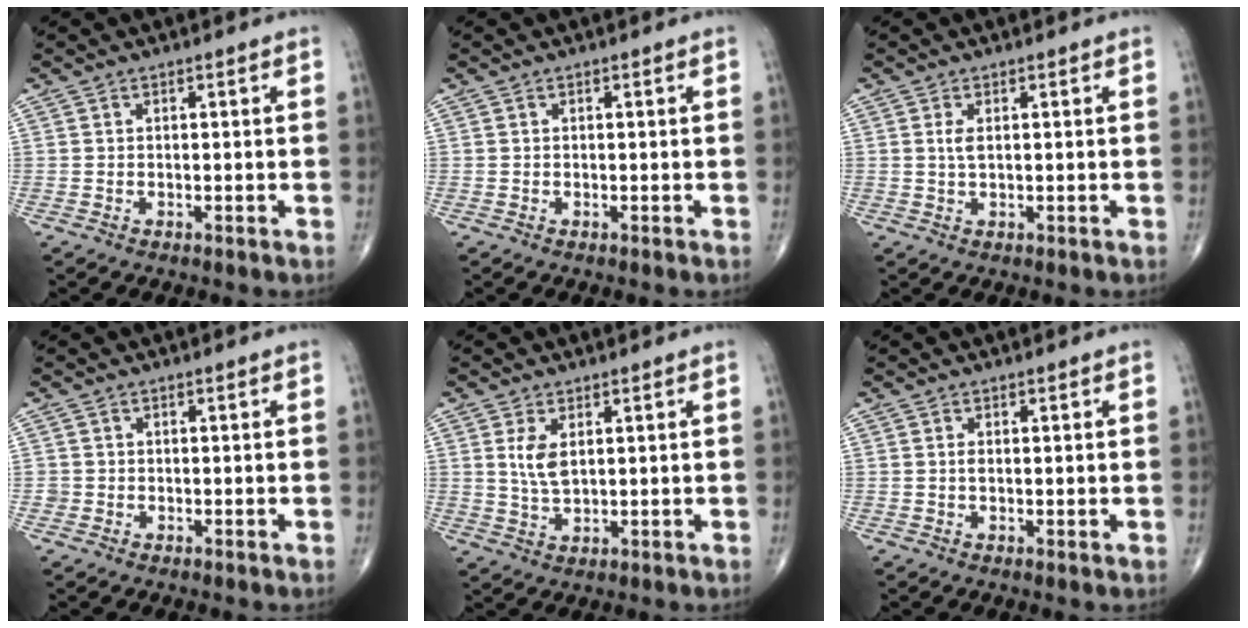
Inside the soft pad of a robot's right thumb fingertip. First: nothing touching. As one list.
[{"total": 0.0}, {"total": 1.8, "force": [0.4, 0.7, 1.5], "torque": [-0.036, 0.000, 0.012]}, {"total": 1.0, "force": [-0.3, 1.0, 0.0], "torque": [0.006, 0.006, -0.007]}, {"total": 4.6, "force": [1.4, 2.2, 3.8], "torque": [-0.073, -0.010, 0.034]}, {"total": 1.0, "force": [0.2, 0.4, 0.9], "torque": [-0.018, -0.002, 0.002]}]